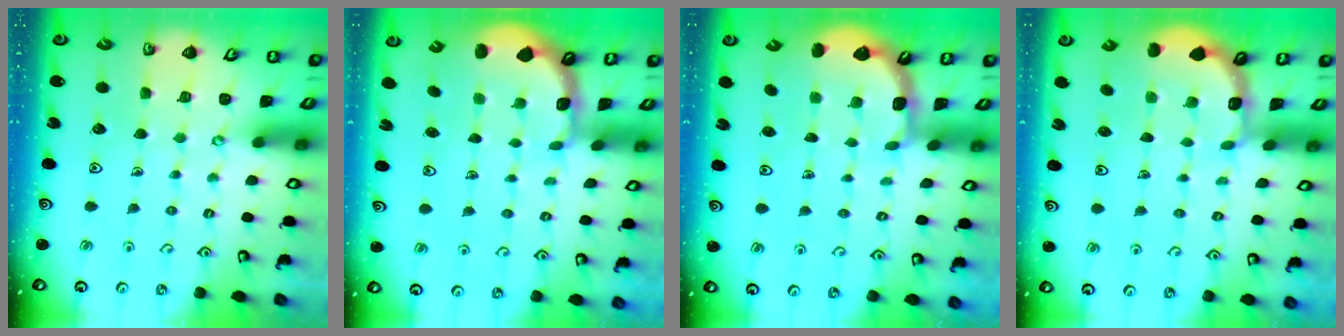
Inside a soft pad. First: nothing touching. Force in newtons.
{"total": 1.7, "press": 1.6, "slide": 0.5}
{"total": 2.0, "press": 2.0, "slide": 0.2}
{"total": 1.9, "press": 1.9, "slide": 0.2}